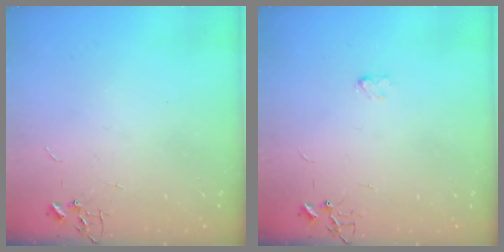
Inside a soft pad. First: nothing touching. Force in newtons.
{"total": 2.9, "press": 2.9, "slide": 0.5}